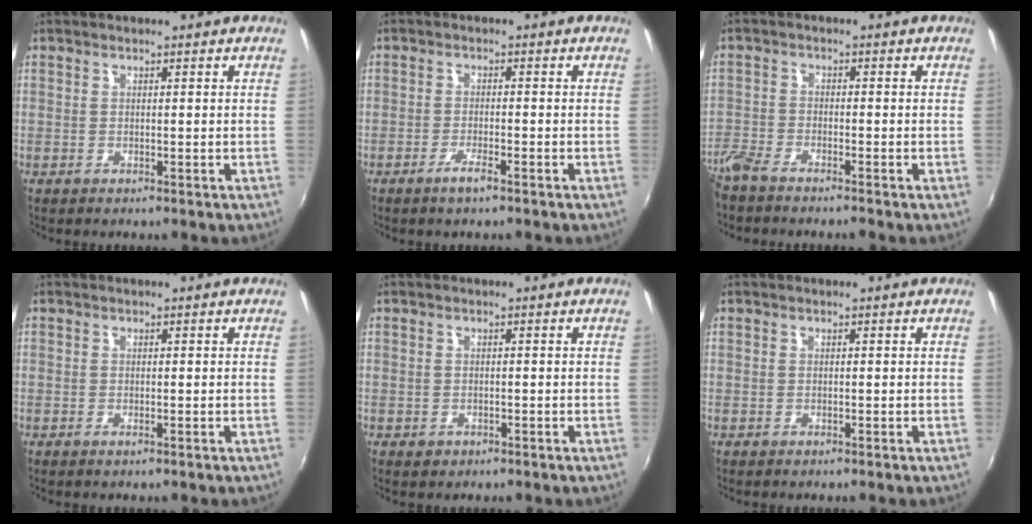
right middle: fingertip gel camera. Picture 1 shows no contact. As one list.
[{"total": 2.8, "force": [-2.0, 0.3, 2.0], "torque": [-0.048, -0.004, -0.040]}, {"total": 5.0, "force": [-4.6, 0.8, 1.9], "torque": [-0.057, -0.015, -0.096]}, {"total": 0.0}, {"total": 1.3, "force": [-0.6, 1.0, 0.4], "torque": [-0.008, -0.004, -0.007]}, {"total": 0.0}]